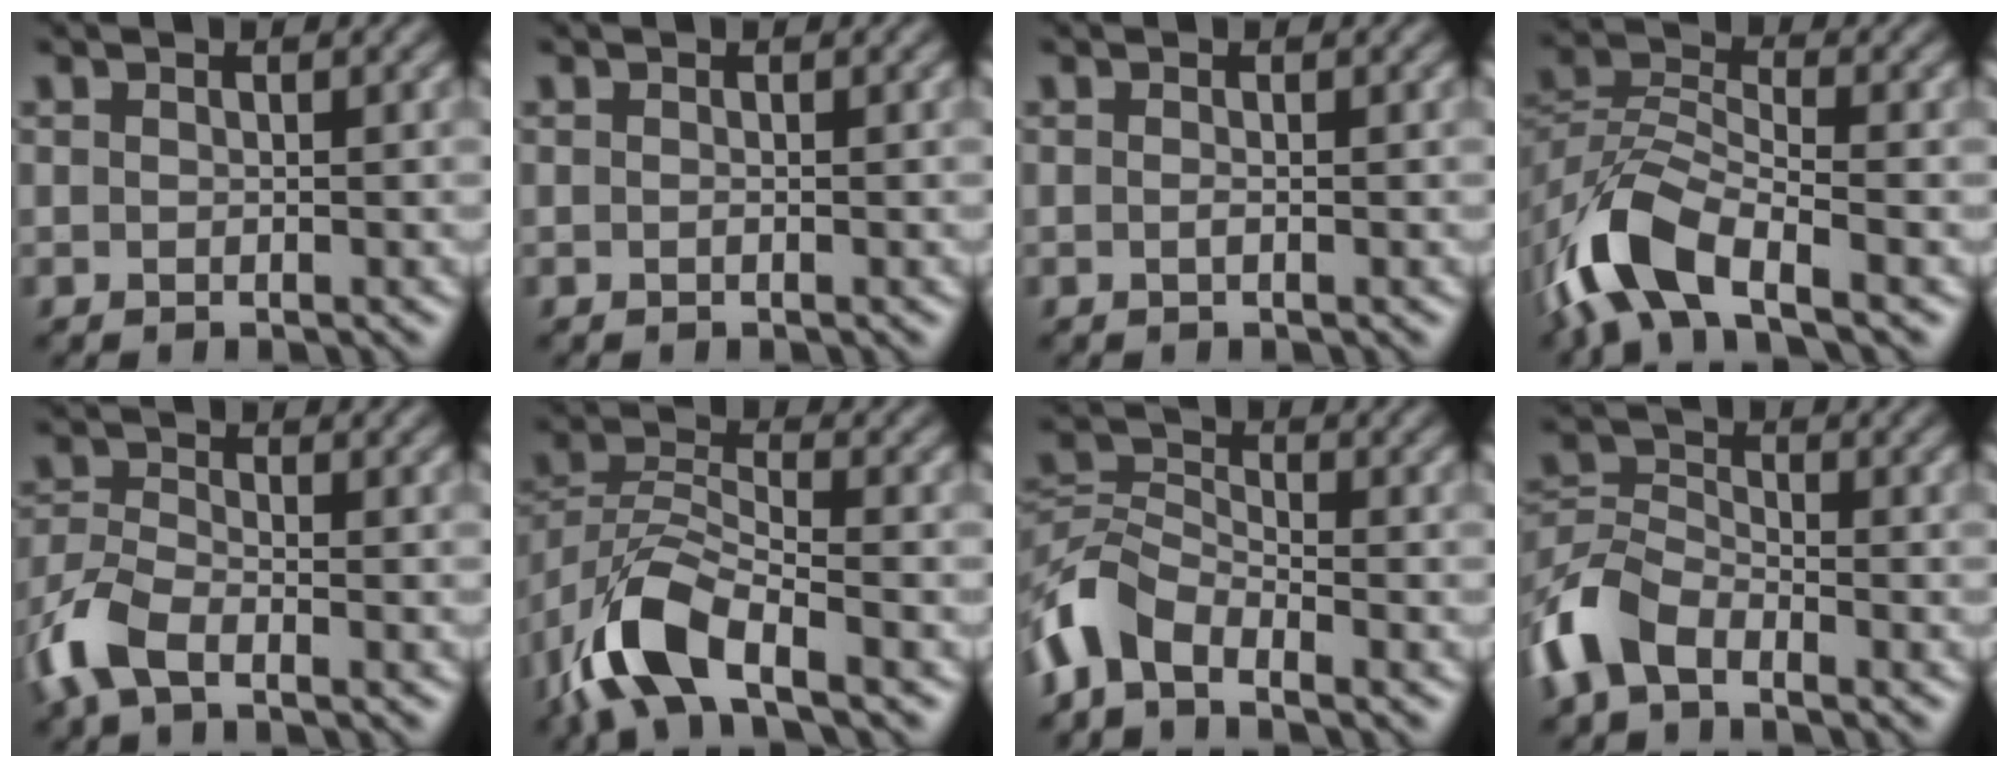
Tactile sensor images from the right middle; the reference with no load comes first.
{"total": 0.0}
{"total": 0.5, "force": [-0.2, 0.1, 0.5], "torque": [-0.012, -0.001, -0.003]}
{"total": 8.4, "force": [-4.9, 3.9, 5.6], "torque": [-0.115, 0.000, -0.106]}
{"total": 5.0, "force": [-2.9, 2.3, 3.3], "torque": [-0.082, -0.008, -0.075]}
{"total": 8.4, "force": [-5.1, 3.3, 5.8], "torque": [-0.114, 0.002, -0.107]}
{"total": 5.2, "force": [-3.6, 2.5, 2.7], "torque": [-0.056, 0.000, -0.089]}
{"total": 6.0, "force": [-3.7, 3.2, 3.4], "torque": [-0.076, 0.001, -0.091]}